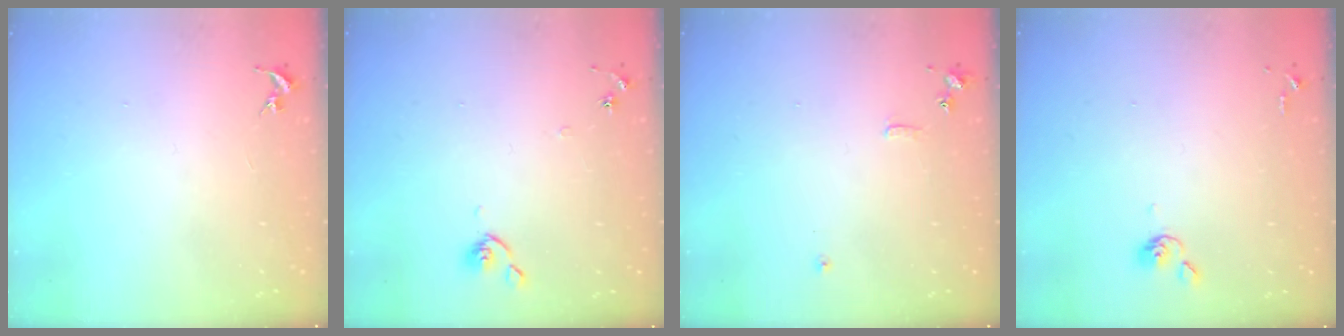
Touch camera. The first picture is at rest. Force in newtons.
{"total": 5.9, "press": 5.9, "slide": 0.7}
{"total": 6.7, "press": 6.7, "slide": 0.7}
{"total": 4.1, "press": 4.0, "slide": 0.7}